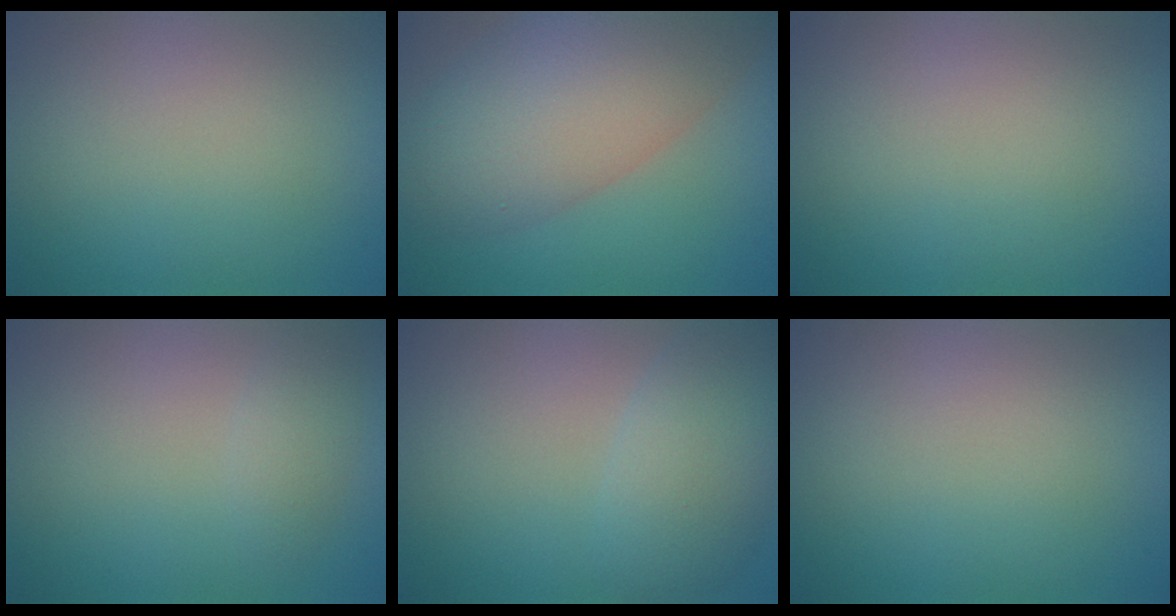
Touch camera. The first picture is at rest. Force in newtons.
{"total": 9.6, "press": 9.6, "slide": 0.6}
{"total": 0.0}
{"total": 1.4, "press": 1.4, "slide": 0.1}
{"total": 4.8, "press": 4.8, "slide": 0.2}
{"total": 0.0}